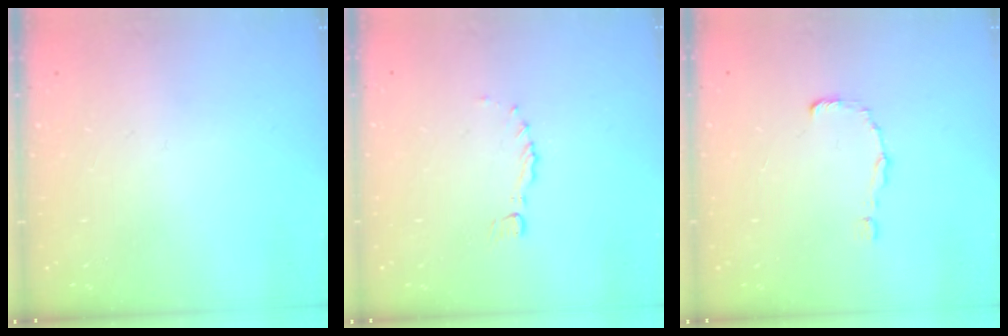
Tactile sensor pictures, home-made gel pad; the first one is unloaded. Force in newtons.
{"total": 0.0}
{"total": 0.0}